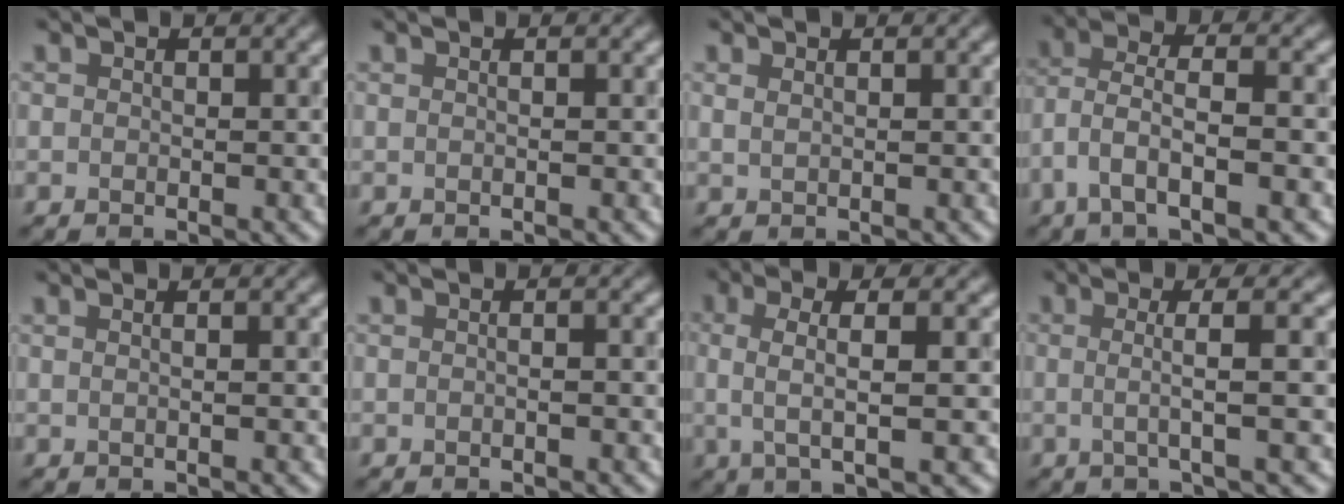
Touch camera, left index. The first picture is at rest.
{"total": 1.1, "force": [0.4, 0.6, 0.8], "torque": [0.003, -0.005, -0.014]}
{"total": 1.3, "force": [1.1, 0.6, 0.5], "torque": [-0.002, -0.003, 0.010]}
{"total": 4.7, "force": [-2.0, 1.4, 4.0], "torque": [-0.088, 0.008, -0.032]}
{"total": 2.1, "force": [0.8, 1.2, 1.5], "torque": [-0.003, 0.013, -0.014]}
{"total": 1.8, "force": [0.1, 1.0, 1.4], "torque": [0.009, 0.000, -0.023]}
{"total": 4.2, "force": [0.2, 0.9, 4.1], "torque": [-0.073, 0.010, 0.008]}
{"total": 3.7, "force": [-0.1, 0.6, 3.7], "torque": [-0.055, 0.005, -0.003]}